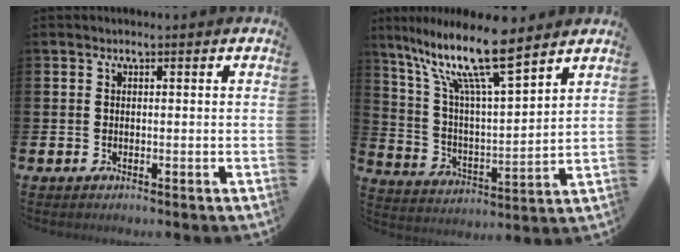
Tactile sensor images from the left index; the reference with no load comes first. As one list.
[{"total": 13.4, "force": [10.4, 2.4, 8.2], "torque": [-0.176, -0.052, 0.176]}]